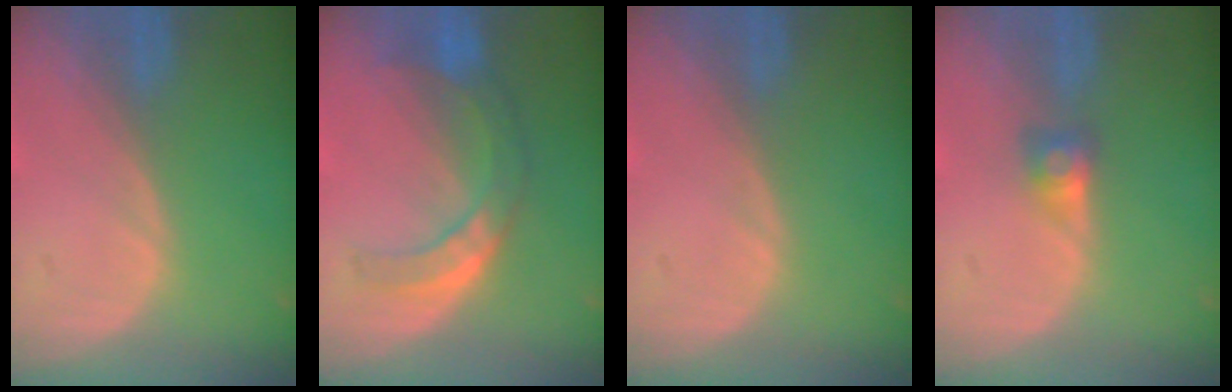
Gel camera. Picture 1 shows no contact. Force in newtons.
{"total": 7.6, "press": 6.6, "slide": 3.7}
{"total": 0.0}
{"total": 2.6, "press": 2.3, "slide": 1.0}